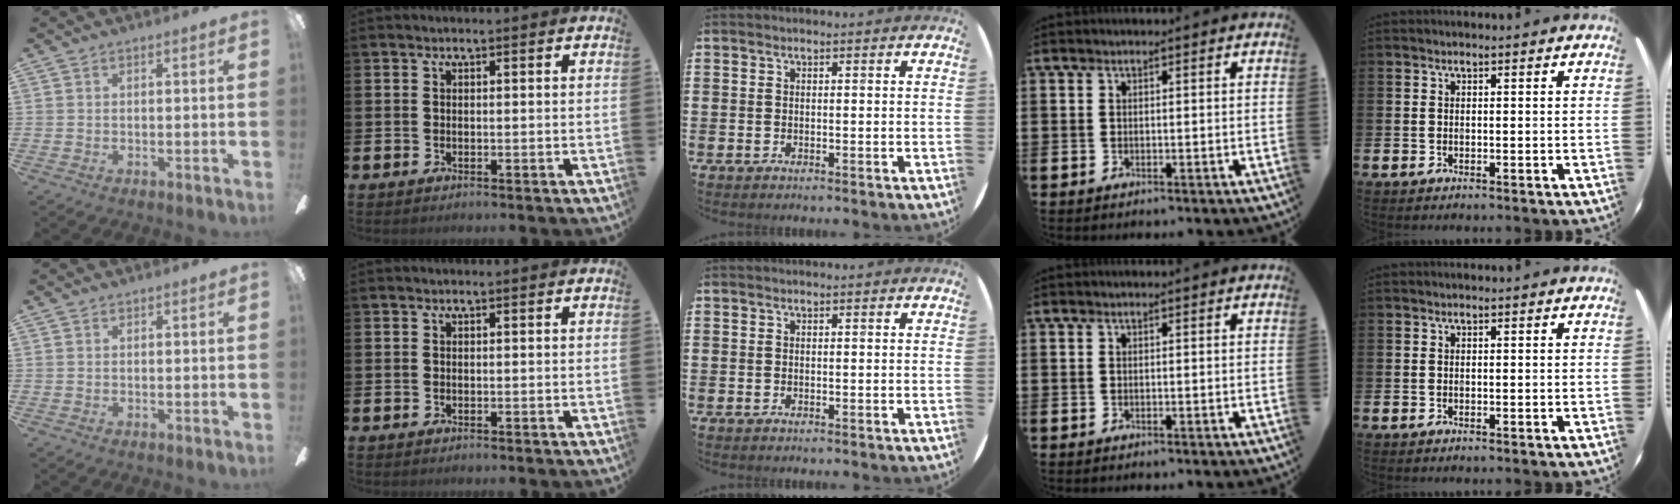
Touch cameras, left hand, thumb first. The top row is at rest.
{}